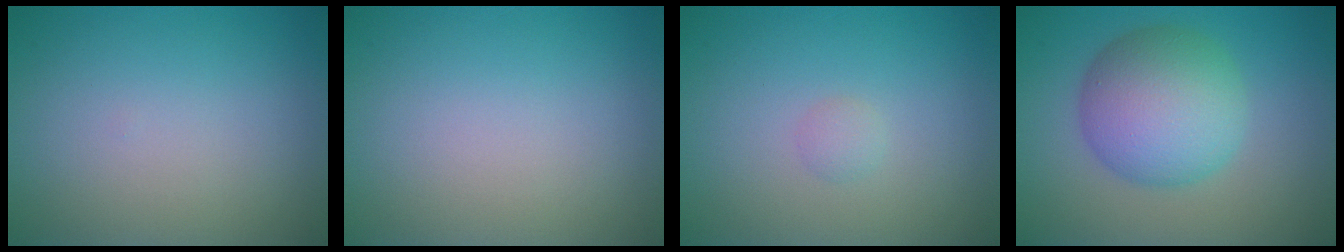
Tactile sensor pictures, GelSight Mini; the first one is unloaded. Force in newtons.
{"total": 0.0}
{"total": 0.7, "press": 0.7, "slide": 0.0}
{"total": 7.5, "press": 7.5, "slide": 0.0}